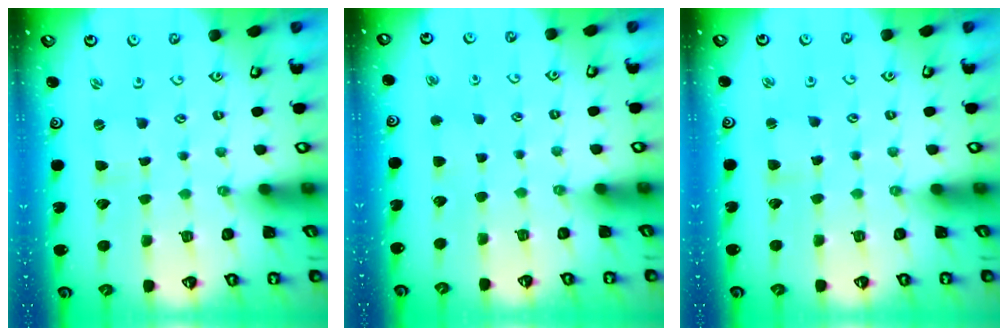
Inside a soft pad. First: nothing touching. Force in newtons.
{"total": 2.7, "press": 2.7, "slide": 0.4}
{"total": 2.5, "press": 2.5, "slide": 0.1}